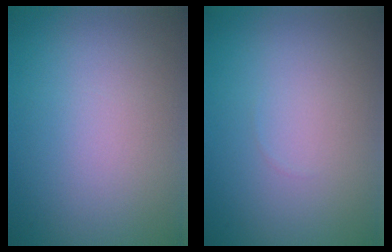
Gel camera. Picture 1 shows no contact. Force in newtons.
{"total": 0.0}